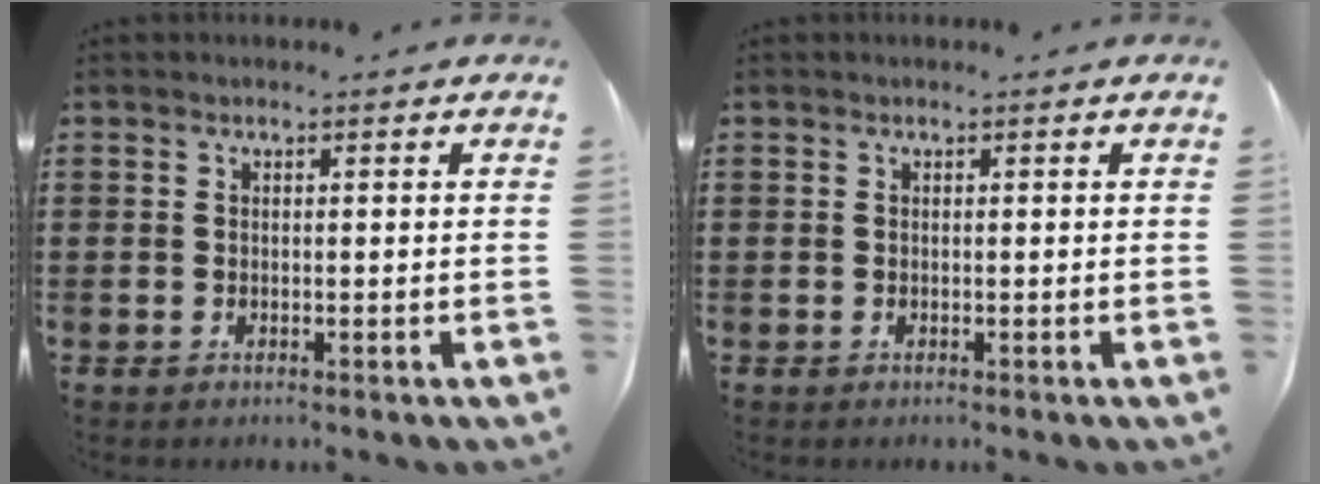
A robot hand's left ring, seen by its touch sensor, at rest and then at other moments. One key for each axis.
{"total": 0.0}